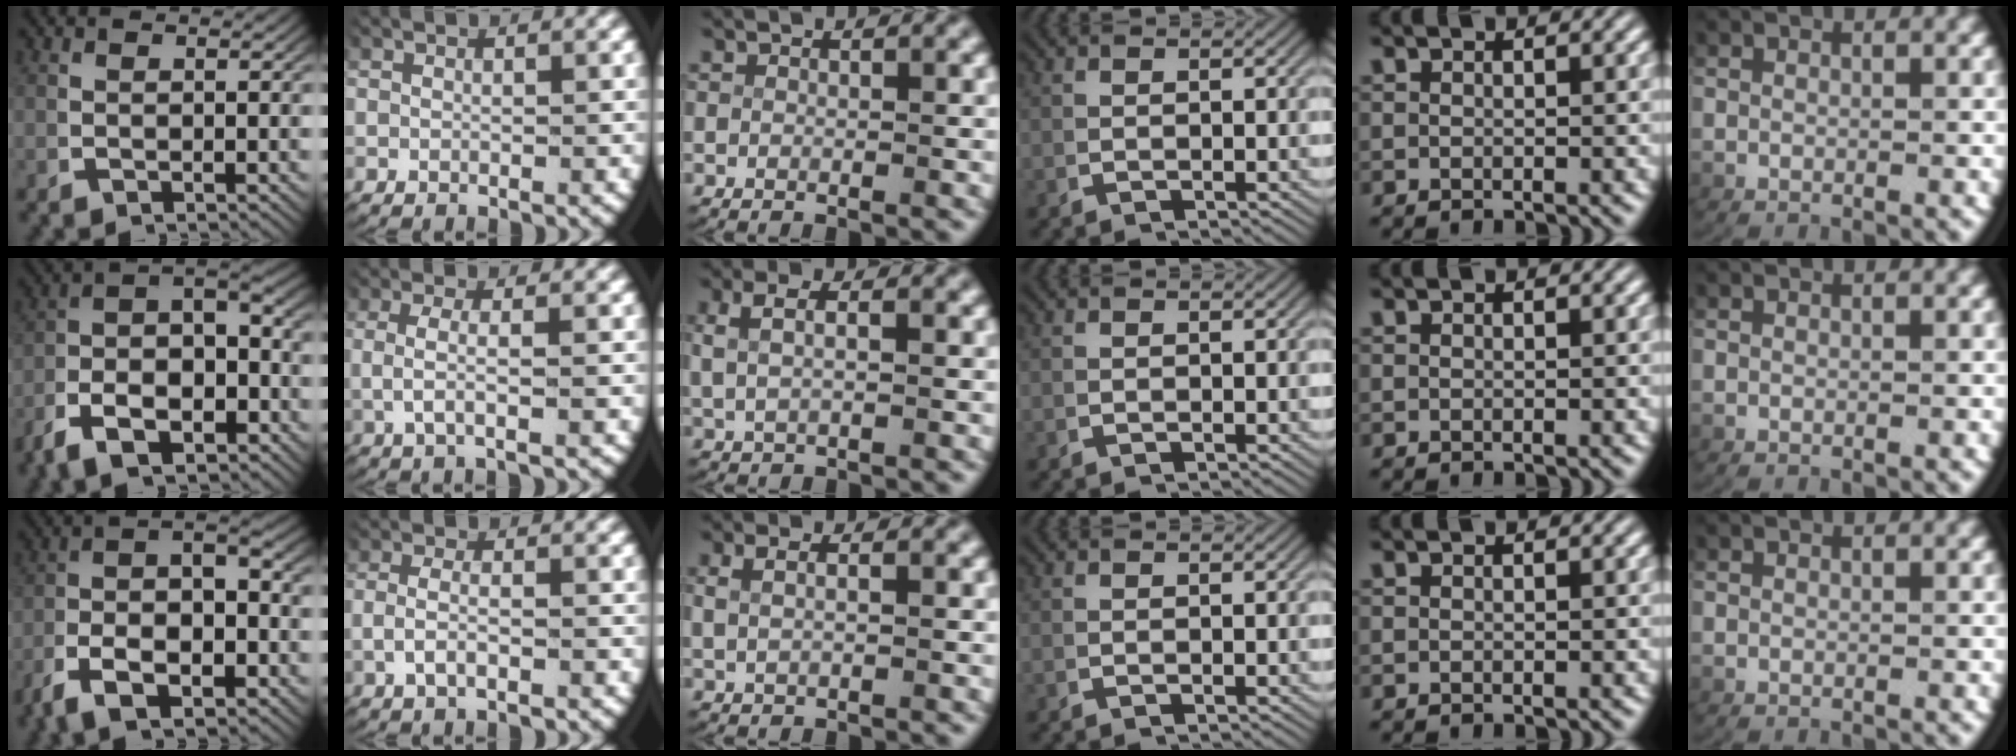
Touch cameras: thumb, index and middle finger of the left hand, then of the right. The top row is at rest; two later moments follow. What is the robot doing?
{"motion": "lift_and_place", "object": "towel"}